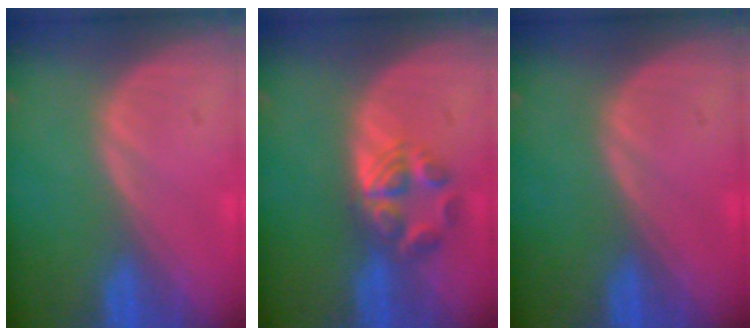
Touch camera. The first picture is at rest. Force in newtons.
{"total": 5.7, "press": 4.9, "slide": 3.0}
{"total": 0.0}